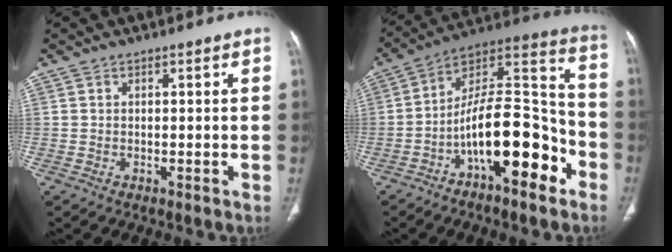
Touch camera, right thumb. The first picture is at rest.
{"total": 19.8, "force": [-8.7, 7.7, 16.1], "torque": [-0.242, 0.085, -0.144]}